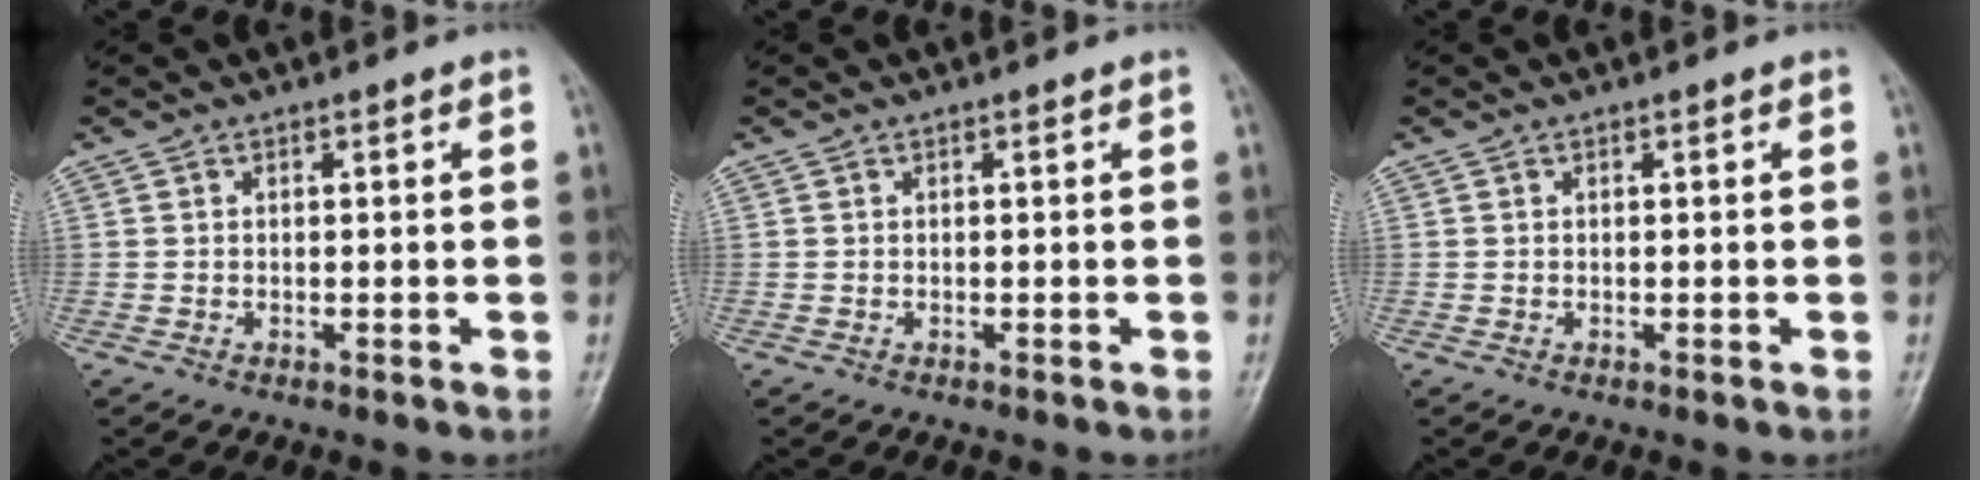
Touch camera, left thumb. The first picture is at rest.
{"total": 0.0}
{"total": 0.0}